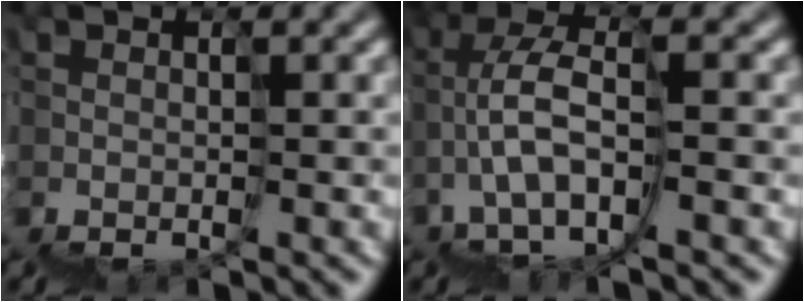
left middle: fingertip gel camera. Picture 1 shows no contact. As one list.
[{"total": 1.9, "force": [0.6, 0.4, 1.8], "torque": [-0.044, 0.058, -0.014]}]